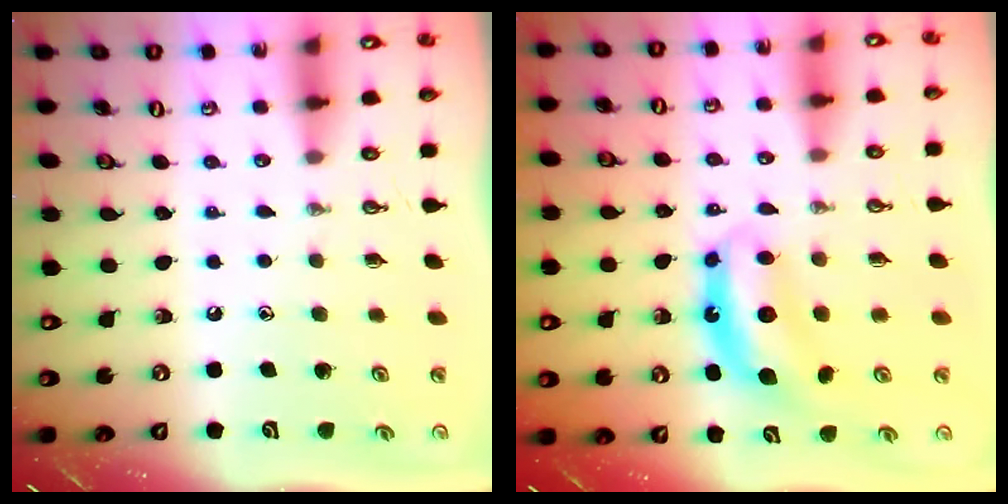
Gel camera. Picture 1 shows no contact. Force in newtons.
{"total": 7.6, "press": 7.6, "slide": 0.6}